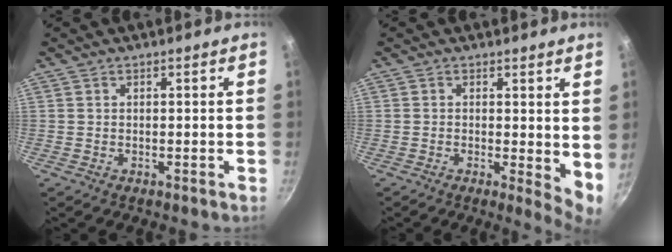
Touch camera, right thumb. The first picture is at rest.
{"total": 5.4, "force": [0.5, 1.9, 5.0], "torque": [-0.067, -0.014, 0.005]}